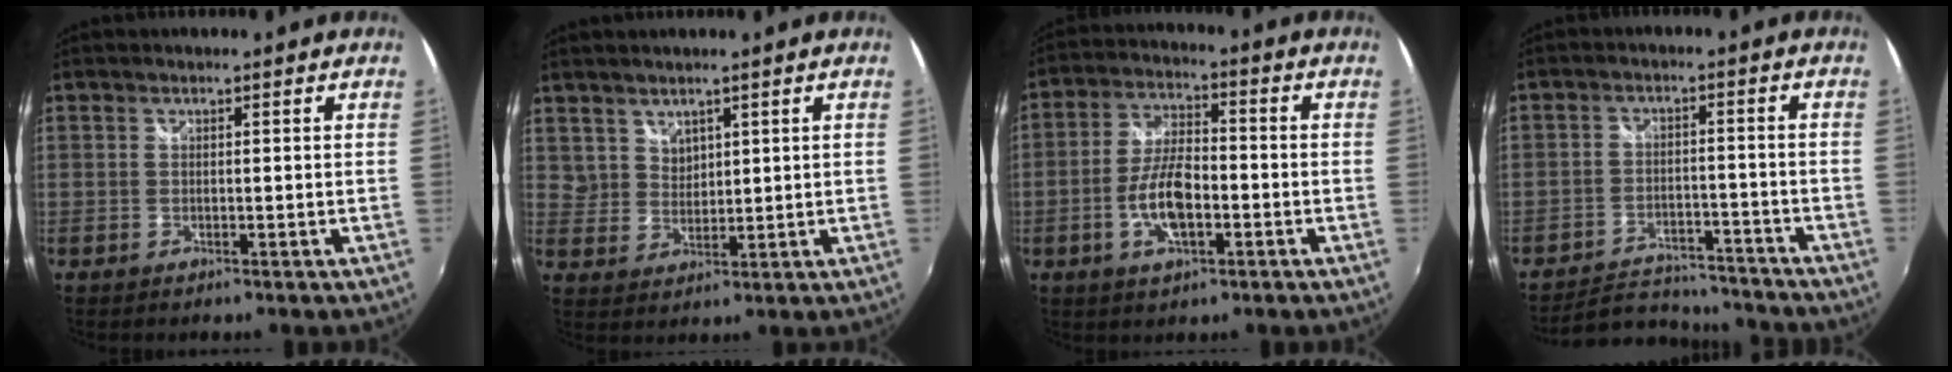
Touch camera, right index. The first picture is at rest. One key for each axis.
{"total": 4.5, "fx": 3.5, "fy": 2.8, "fz": 0.5, "tx": 0.001, "ty": 0.009, "tz": 0.073}
{"total": 9.4, "fx": -3.0, "fy": 3.8, "fz": 8.0, "tx": -0.162, "ty": 0.004, "tz": -0.054}
{"total": 13.2, "fx": -12.1, "fy": 4.3, "fz": 3.1, "tx": -0.084, "ty": 0.019, "tz": -0.167}